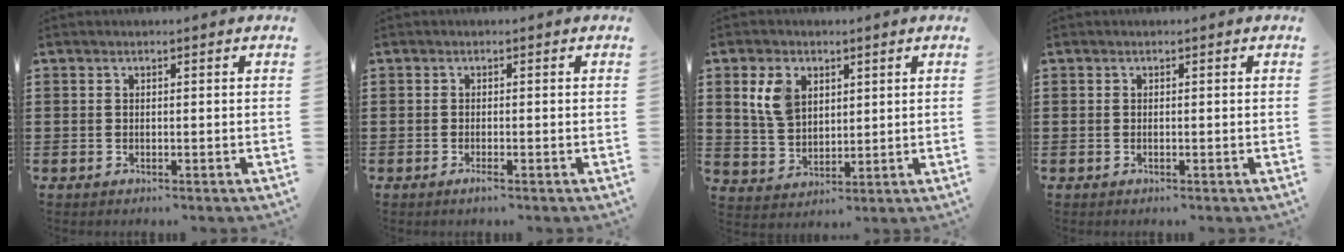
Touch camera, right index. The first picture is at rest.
{"total": 1.0, "force": [-0.7, 0.1, 0.8], "torque": [-0.015, -0.005, -0.012]}
{"total": 6.6, "force": [2.7, 4.5, 4.0], "torque": [-0.101, 0.013, 0.049]}
{"total": 0.0}